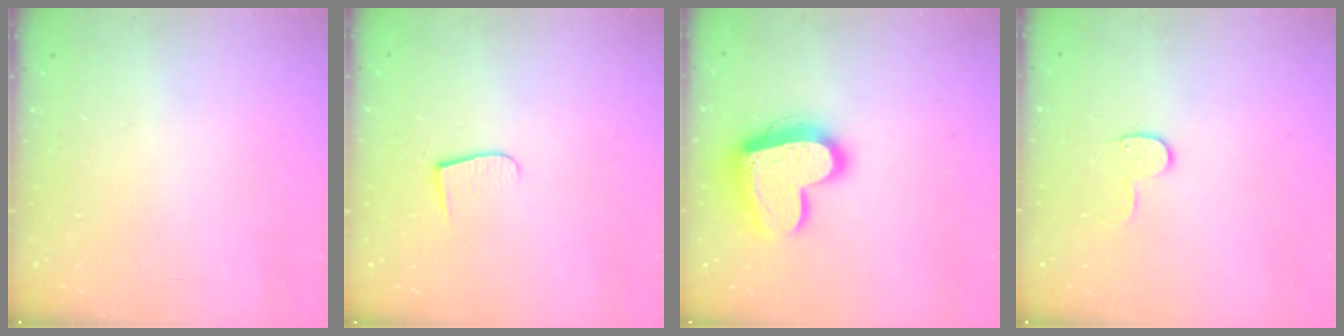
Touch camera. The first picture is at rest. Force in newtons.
{"total": 4.8, "press": 4.8, "slide": 0.6}
{"total": 18.7, "press": 18.6, "slide": 1.6}
{"total": 5.5, "press": 5.5, "slide": 0.6}